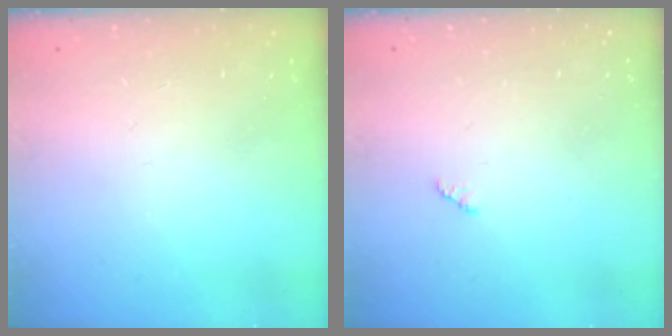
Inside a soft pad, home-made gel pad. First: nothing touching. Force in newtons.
{"total": 2.8, "press": 2.8, "slide": 0.4}